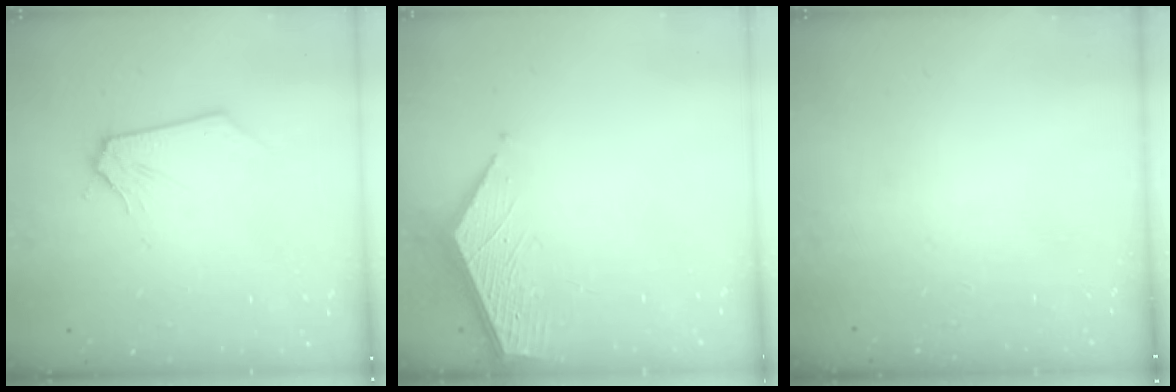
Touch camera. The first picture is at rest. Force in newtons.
{"total": 3.4, "press": 3.4, "slide": 0.3}
{"total": 0.0}